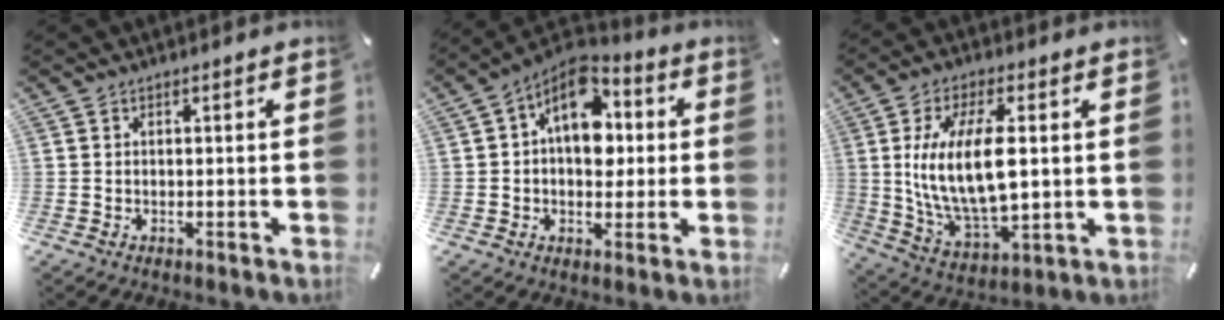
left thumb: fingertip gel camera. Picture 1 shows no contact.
{"total": 13.0, "force": [3.2, 8.9, 8.9], "torque": [-0.148, -0.023, 0.055]}
{"total": 16.3, "force": [2.3, 7.3, 14.3], "torque": [-0.303, -0.011, 0.037]}